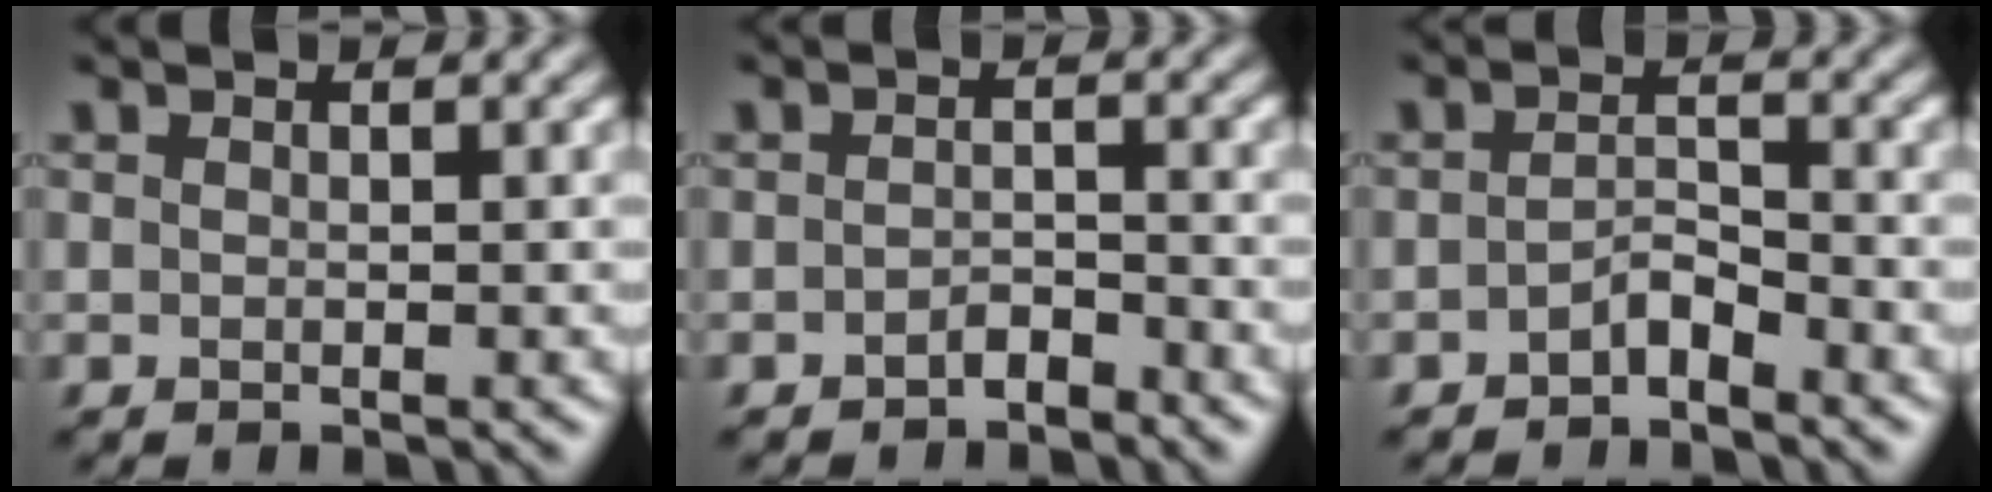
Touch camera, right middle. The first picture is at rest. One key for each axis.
{"total": 1.4, "fx": -1.1, "fy": 0.5, "fz": 0.6, "tx": -0.009, "ty": 0.004, "tz": -0.021}
{"total": 1.7, "fx": -1.3, "fy": 0.5, "fz": 1.0, "tx": -0.019, "ty": 0.006, "tz": -0.025}